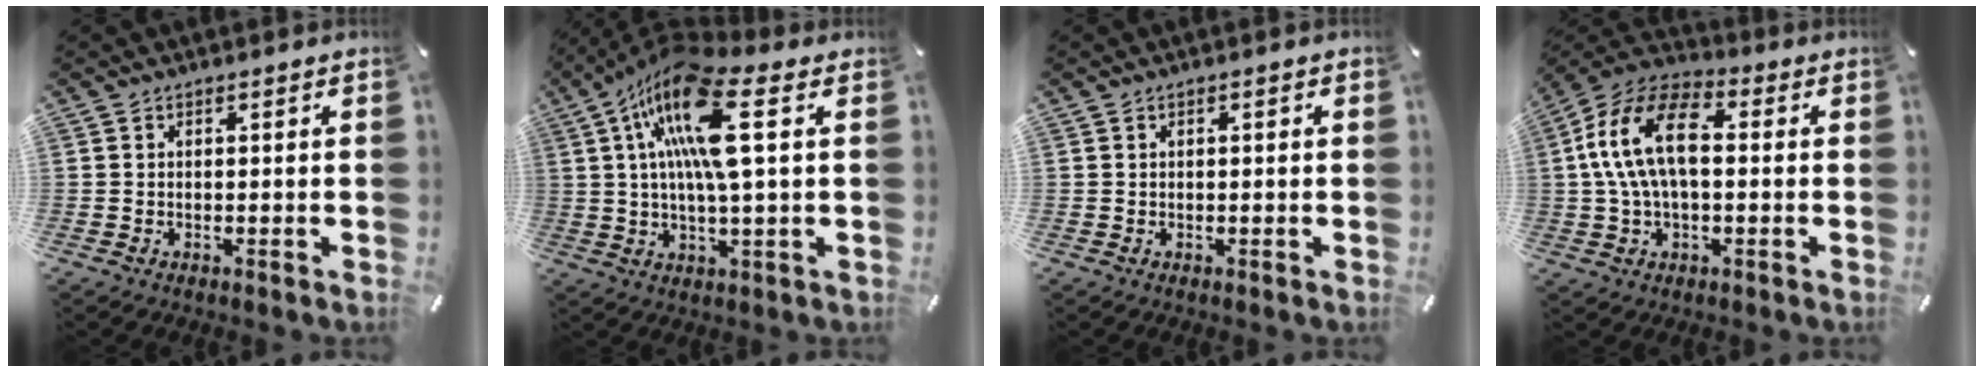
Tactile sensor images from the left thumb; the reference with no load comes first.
{"total": 16.9, "force": [4.9, 4.8, 15.4], "torque": [-0.322, -0.004, 0.075]}
{"total": 0.8, "force": [-0.1, 0.2, 0.8], "torque": [-0.013, 0.002, -0.003]}
{"total": 15.0, "force": [1.4, 8.5, 12.3], "torque": [-0.266, 0.009, 0.023]}